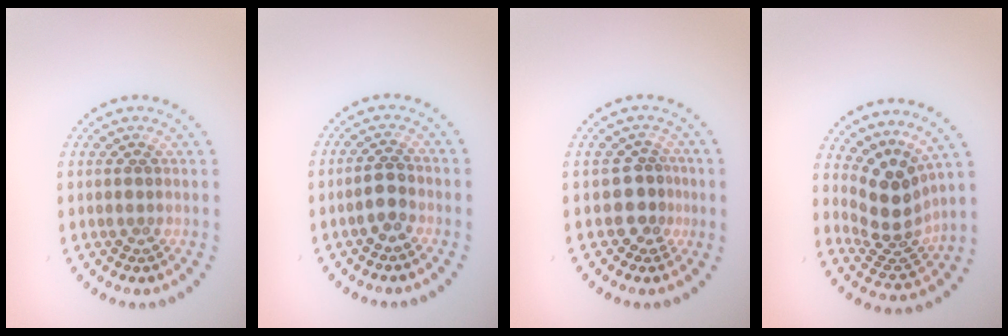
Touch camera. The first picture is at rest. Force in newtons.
{"total": 1.8, "press": 1.7, "slide": 0.5}
{"total": 1.9, "press": 1.5, "slide": 1.3}
{"total": 3.8, "press": 2.7, "slide": 2.7}